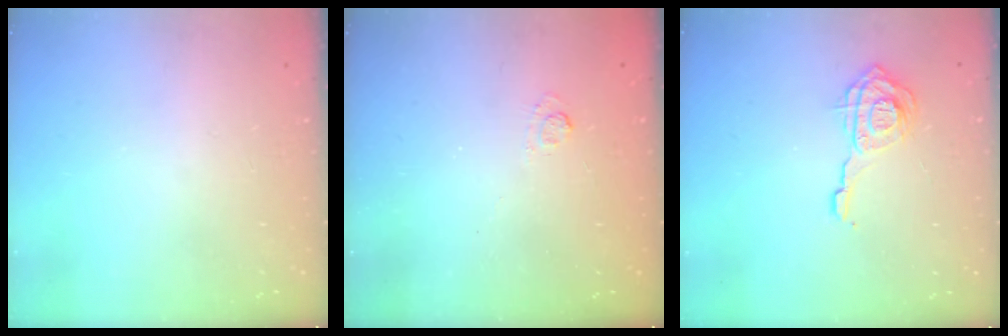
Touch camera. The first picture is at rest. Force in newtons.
{"total": 1.7, "press": 1.1, "slide": 1.3}
{"total": 11.6, "press": 11.6, "slide": 1.1}